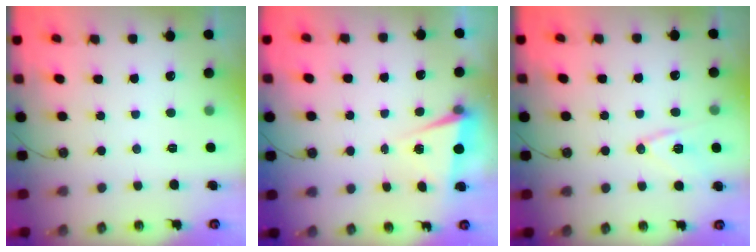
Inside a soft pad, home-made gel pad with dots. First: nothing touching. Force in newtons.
{"total": 2.0, "press": 1.7, "slide": 1.0}
{"total": 11.5, "press": 11.0, "slide": 3.3}